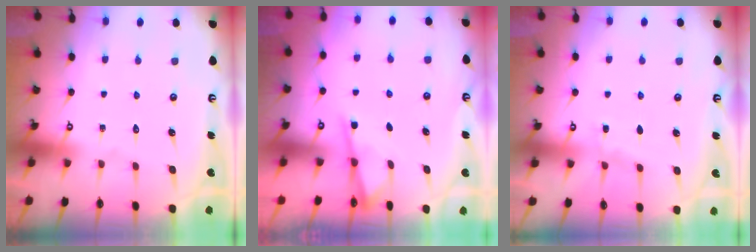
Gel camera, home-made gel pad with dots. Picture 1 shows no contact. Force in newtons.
{"total": 2.5, "press": 2.4, "slide": 0.4}
{"total": 4.1, "press": 4.1, "slide": 0.5}